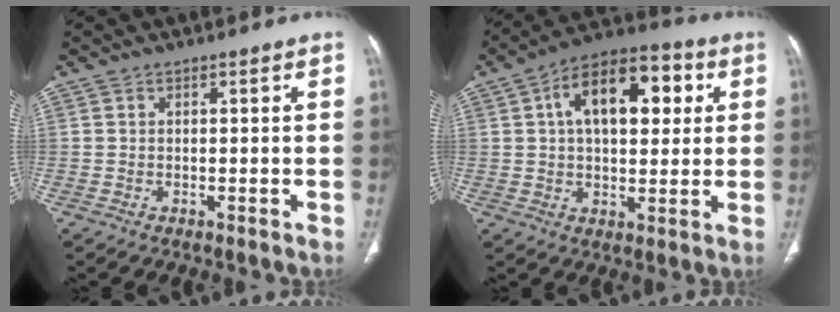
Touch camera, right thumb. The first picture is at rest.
{"total": 16.6, "force": [4.4, 9.1, 13.2], "torque": [-0.173, 0.019, 0.063]}